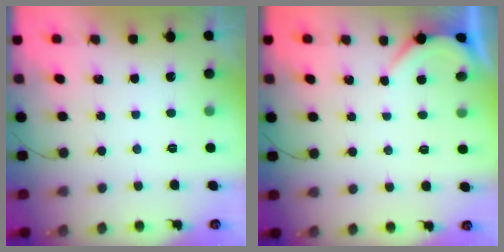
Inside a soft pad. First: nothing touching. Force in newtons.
{"total": 1.9, "press": 1.9, "slide": 0.2}